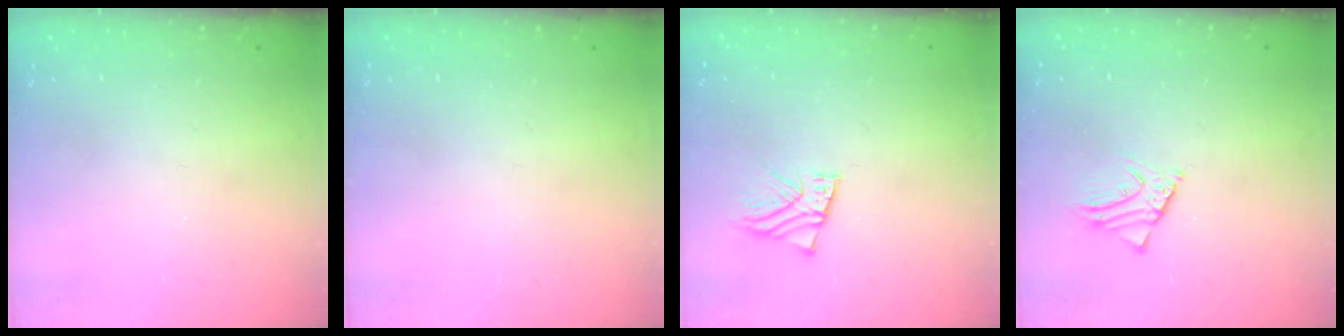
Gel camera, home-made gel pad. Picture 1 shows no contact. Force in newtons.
{"total": 0.0}
{"total": 2.9, "press": 2.9, "slide": 0.2}
{"total": 2.3, "press": 2.3, "slide": 0.2}